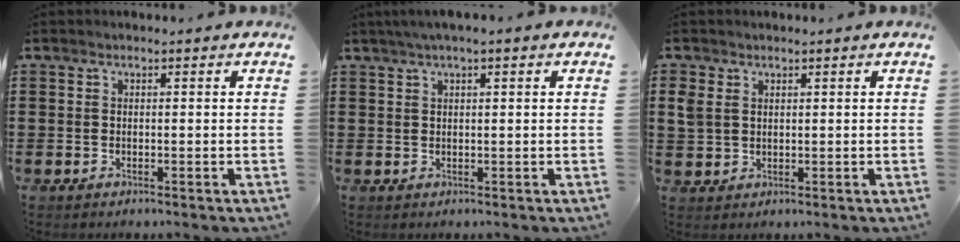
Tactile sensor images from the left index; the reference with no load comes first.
{"total": 1.8, "force": [1.0, 0.1, 1.5], "torque": [-0.029, 0.002, 0.018]}
{"total": 2.5, "force": [1.1, 1.9, 1.1], "torque": [-0.036, 0.006, 0.019]}